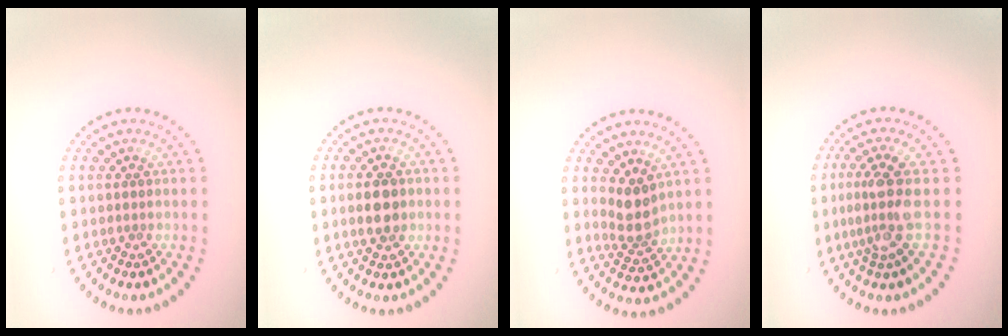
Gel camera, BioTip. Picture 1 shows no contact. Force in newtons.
{"total": 3.0, "press": 3.0, "slide": 0.1}
{"total": 2.7, "press": 2.2, "slide": 1.6}
{"total": 3.4, "press": 2.6, "slide": 2.2}